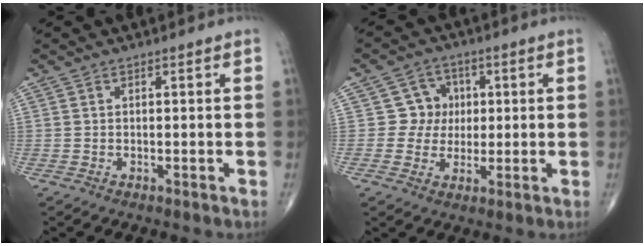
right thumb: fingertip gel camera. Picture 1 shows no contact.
{"total": 6.0, "force": [0.8, 5.8, 1.1], "torque": [0.026, 0.011, 0.004]}